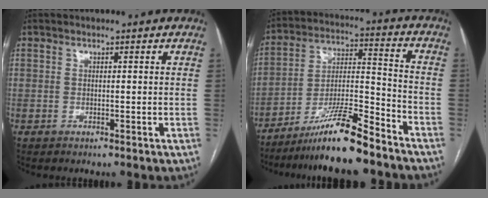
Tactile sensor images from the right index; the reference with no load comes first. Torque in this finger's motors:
{"motor_torque": [1.31, -0.82, 0.86, 0.20]}